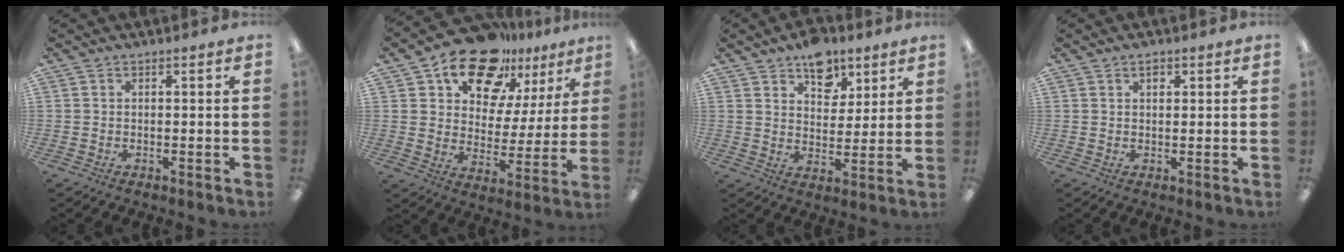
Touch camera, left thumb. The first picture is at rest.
{"total": 19.0, "force": [14.2, 9.7, 8.0], "torque": [-0.138, -0.089, 0.251]}
{"total": 10.5, "force": [7.3, 6.5, 4.0], "torque": [-0.042, -0.041, 0.130]}
{"total": 1.8, "force": [1.1, 0.9, 1.0], "torque": [-0.014, -0.002, 0.018]}